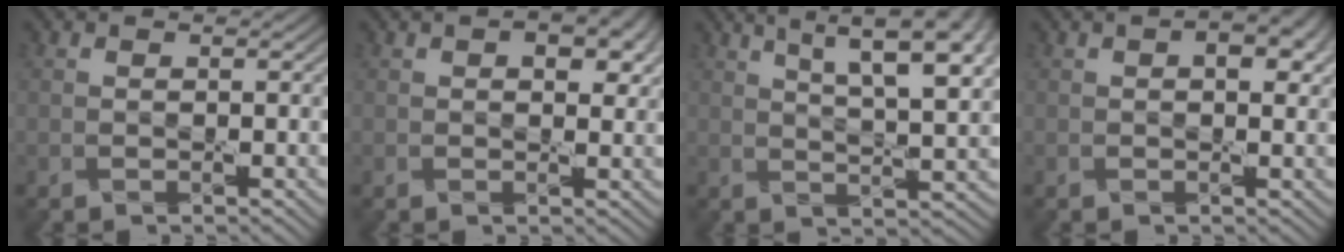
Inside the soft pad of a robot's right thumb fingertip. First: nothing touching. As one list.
[{"total": 4.3, "force": [1.5, 2.3, 3.3], "torque": [-0.047, -0.002, 0.024]}, {"total": 13.7, "force": [7.2, 4.2, 10.9], "torque": [-0.165, 0.019, 0.096]}, {"total": 4.1, "force": [1.3, 2.0, 3.3], "torque": [-0.050, -0.002, 0.021]}]